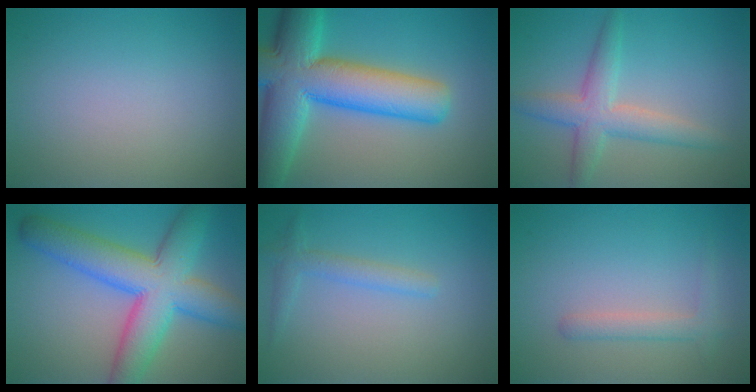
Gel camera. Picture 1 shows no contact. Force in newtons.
{"total": 12.3, "press": 12.3, "slide": 0.6}
{"total": 4.2, "press": 4.2, "slide": 0.1}
{"total": 9.6, "press": 9.6, "slide": 0.2}
{"total": 1.9, "press": 1.9, "slide": 0.1}
{"total": 1.8, "press": 1.8, "slide": 0.1}